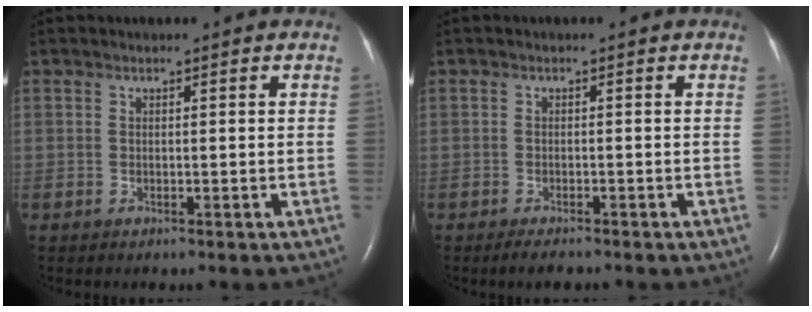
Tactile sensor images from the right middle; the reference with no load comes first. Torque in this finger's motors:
{"motor_torque": [0.43, -0.36, -0.01, 0.04]}